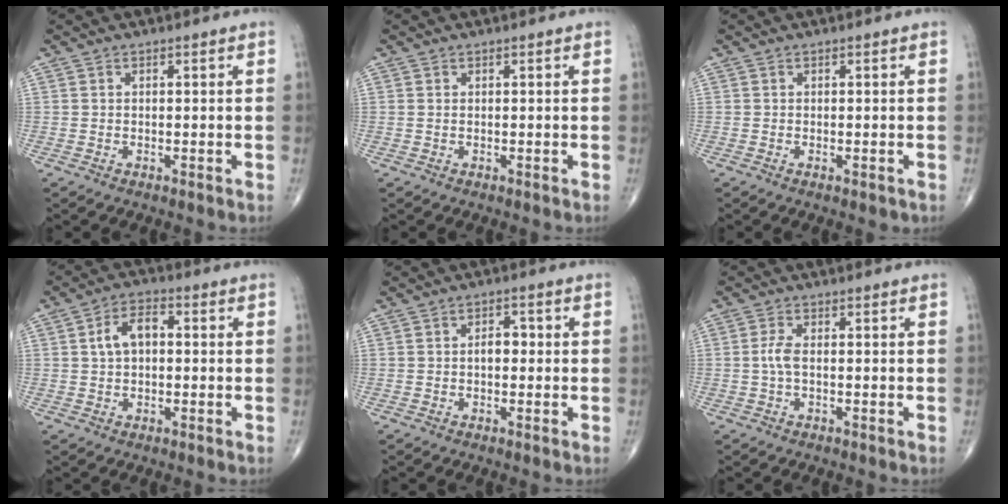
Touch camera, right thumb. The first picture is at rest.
{"total": 0.0}
{"total": 1.0, "force": [-0.5, 0.4, 0.8], "torque": [-0.013, -0.002, -0.004]}
{"total": 6.2, "force": [0.7, 3.7, 4.9], "torque": [-0.086, 0.019, 0.006]}
{"total": 2.7, "force": [-0.2, 1.6, 2.1], "torque": [-0.023, 0.008, -0.007]}
{"total": 2.6, "force": [-0.2, 1.0, 2.4], "torque": [-0.060, 0.000, -0.008]}